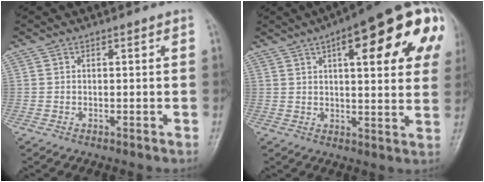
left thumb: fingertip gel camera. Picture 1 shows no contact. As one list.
[{"total": 24.3, "force": [8.9, 7.4, 21.3], "torque": [-0.253, 0.005, 0.112]}]